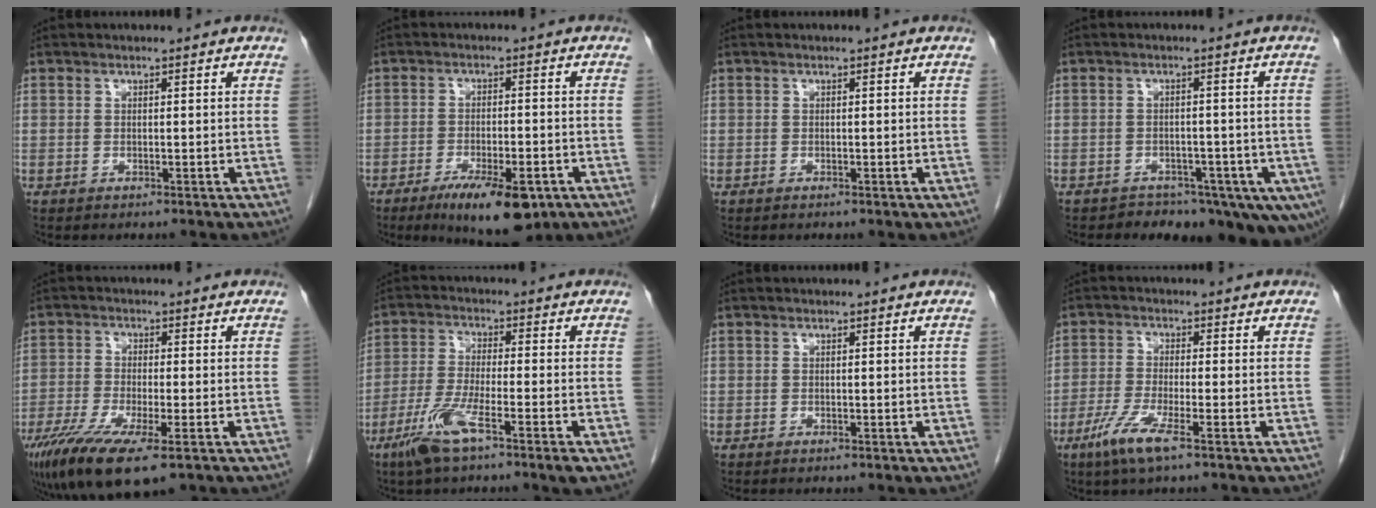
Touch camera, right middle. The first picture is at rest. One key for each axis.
{"total": 10.7, "fx": -6.4, "fy": 3.0, "fz": 8.0, "tx": -0.122, "ty": -0.014, "tz": -0.093}
{"total": 0.0}
{"total": 10.5, "fx": -7.1, "fy": 6.3, "fz": 4.6, "tx": -0.058, "ty": 0.003, "tz": -0.083}
{"total": 11.5, "fx": -6.9, "fy": 2.1, "fz": 8.9, "tx": -0.160, "ty": -0.031, "tz": -0.114}
{"total": 8.4, "fx": -4.7, "fy": 0.2, "fz": 7.0, "tx": -0.144, "ty": -0.014, "tz": -0.090}
{"total": 0.0}
{"total": 6.1, "fx": -3.5, "fy": 0.2, "fz": 5.0, "tx": -0.108, "ty": -0.016, "tz": -0.070}